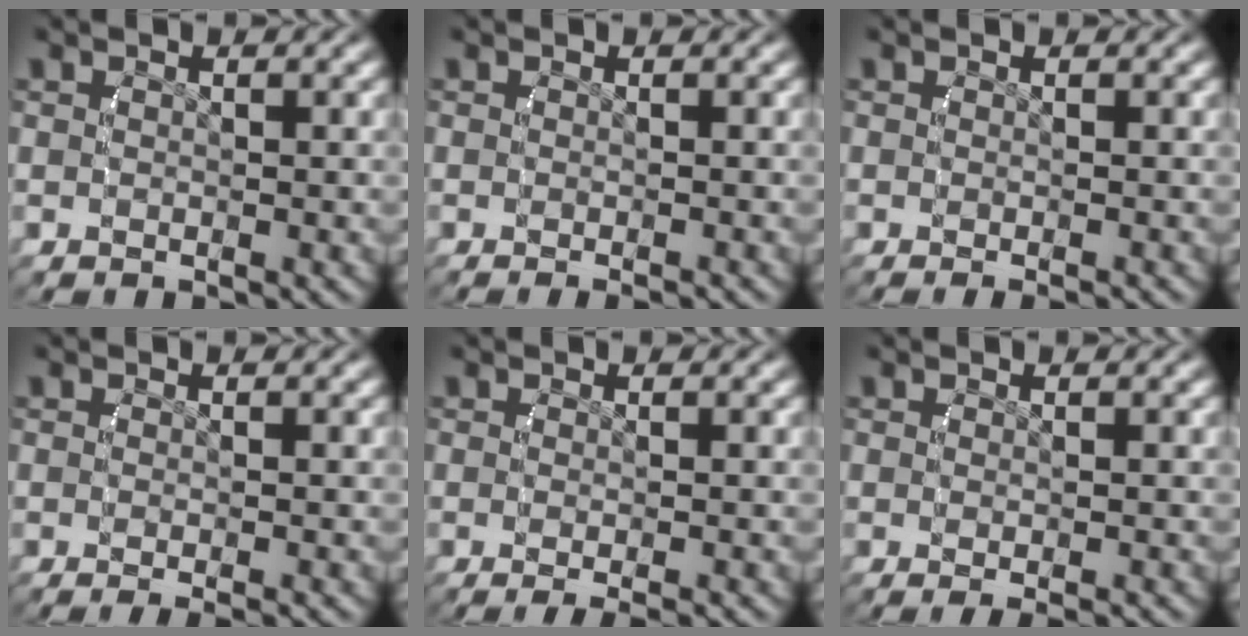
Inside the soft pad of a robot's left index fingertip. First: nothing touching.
{"total": 1.3, "force": [-1.1, 0.0, 0.6], "torque": [-0.007, -0.001, -0.015]}
{"total": 1.3, "force": [-1.1, 0.0, 0.7], "torque": [-0.009, 0.000, -0.014]}
{"total": 2.4, "force": [-1.9, 0.2, 1.5], "torque": [-0.016, -0.004, -0.024]}
{"total": 3.2, "force": [-2.4, 0.4, 2.2], "torque": [-0.028, -0.007, -0.028]}
{"total": 2.1, "force": [-1.4, 0.2, 1.6], "torque": [-0.020, -0.003, -0.016]}